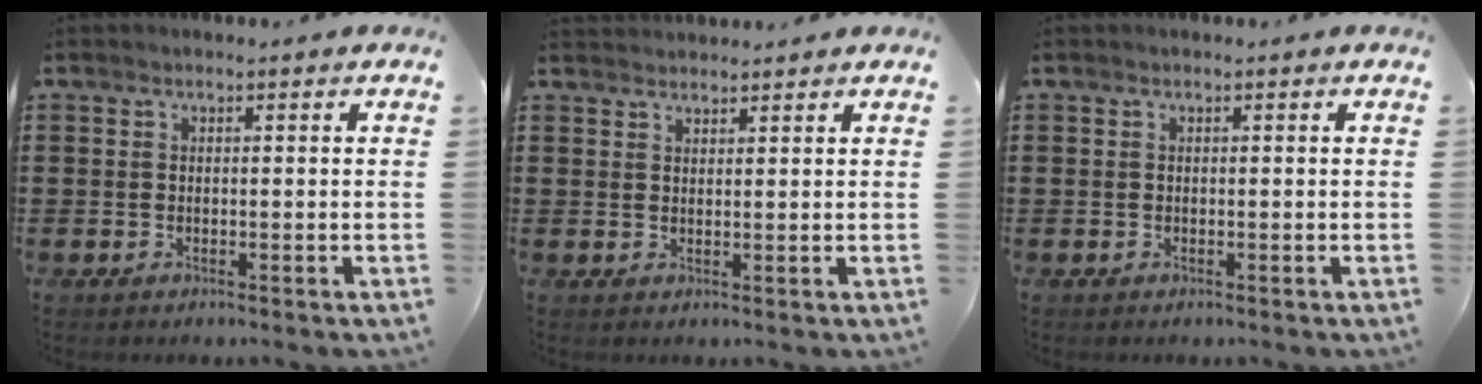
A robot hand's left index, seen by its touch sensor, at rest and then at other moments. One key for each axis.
{"total": 1.7, "fx": 1.7, "fy": 0.2, "fz": 0.0, "tx": -0.003, "ty": 0.000, "tz": 0.033}
{"total": 0.0}